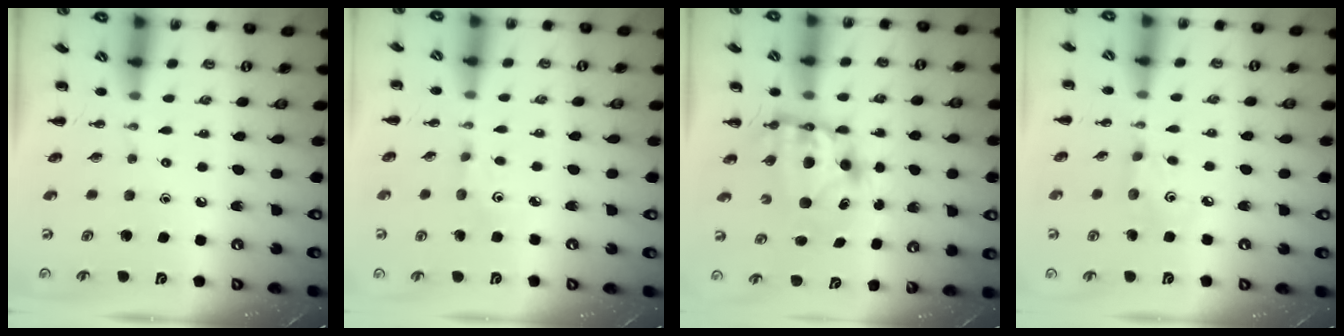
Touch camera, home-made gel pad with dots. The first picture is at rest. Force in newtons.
{"total": 1.8, "press": 1.7, "slide": 0.6}
{"total": 8.1, "press": 7.9, "slide": 1.8}
{"total": 3.1, "press": 3.0, "slide": 0.7}